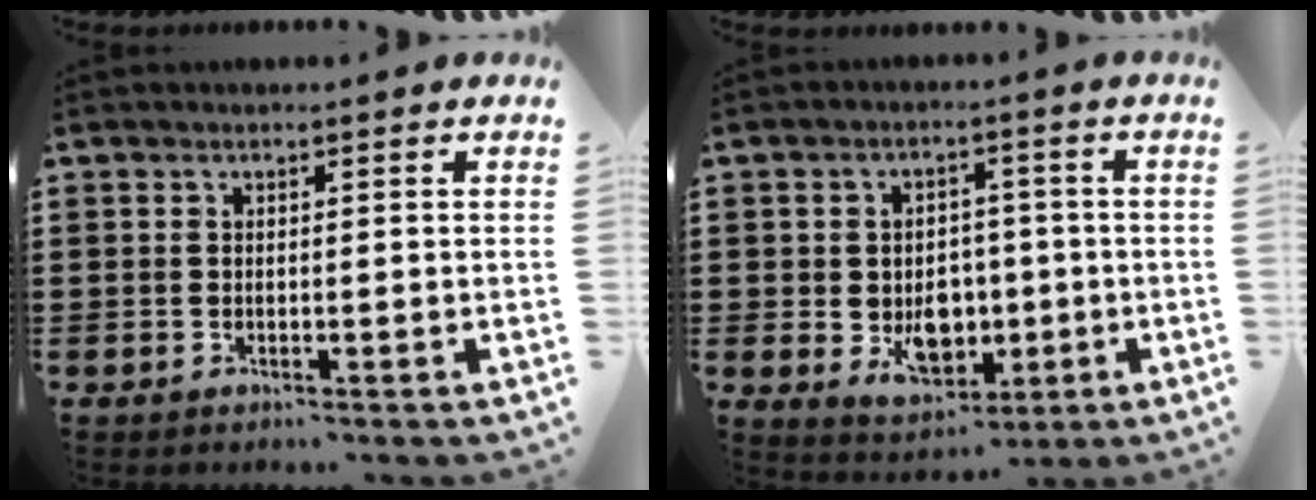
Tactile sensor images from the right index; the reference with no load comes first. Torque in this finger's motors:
{"motor_torque": [2.14, 0.00, 0.24, 0.09]}